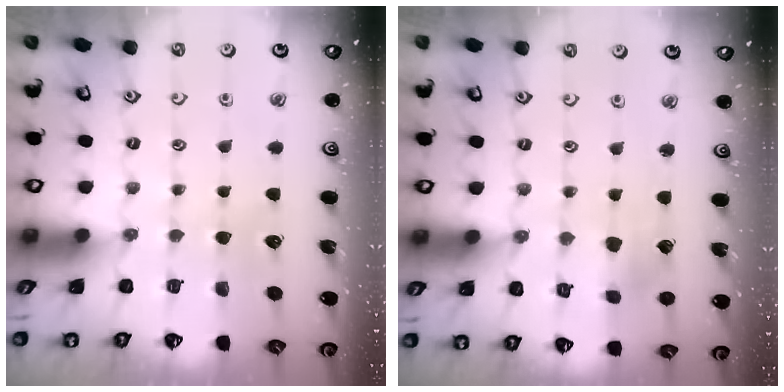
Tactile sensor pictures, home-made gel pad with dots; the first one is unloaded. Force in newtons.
{"total": 2.6, "press": 2.6, "slide": 0.4}